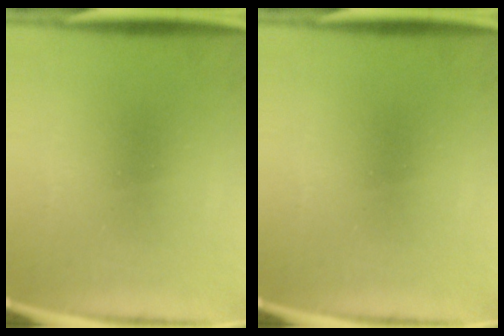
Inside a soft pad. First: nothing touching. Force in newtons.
{"total": 0.0}